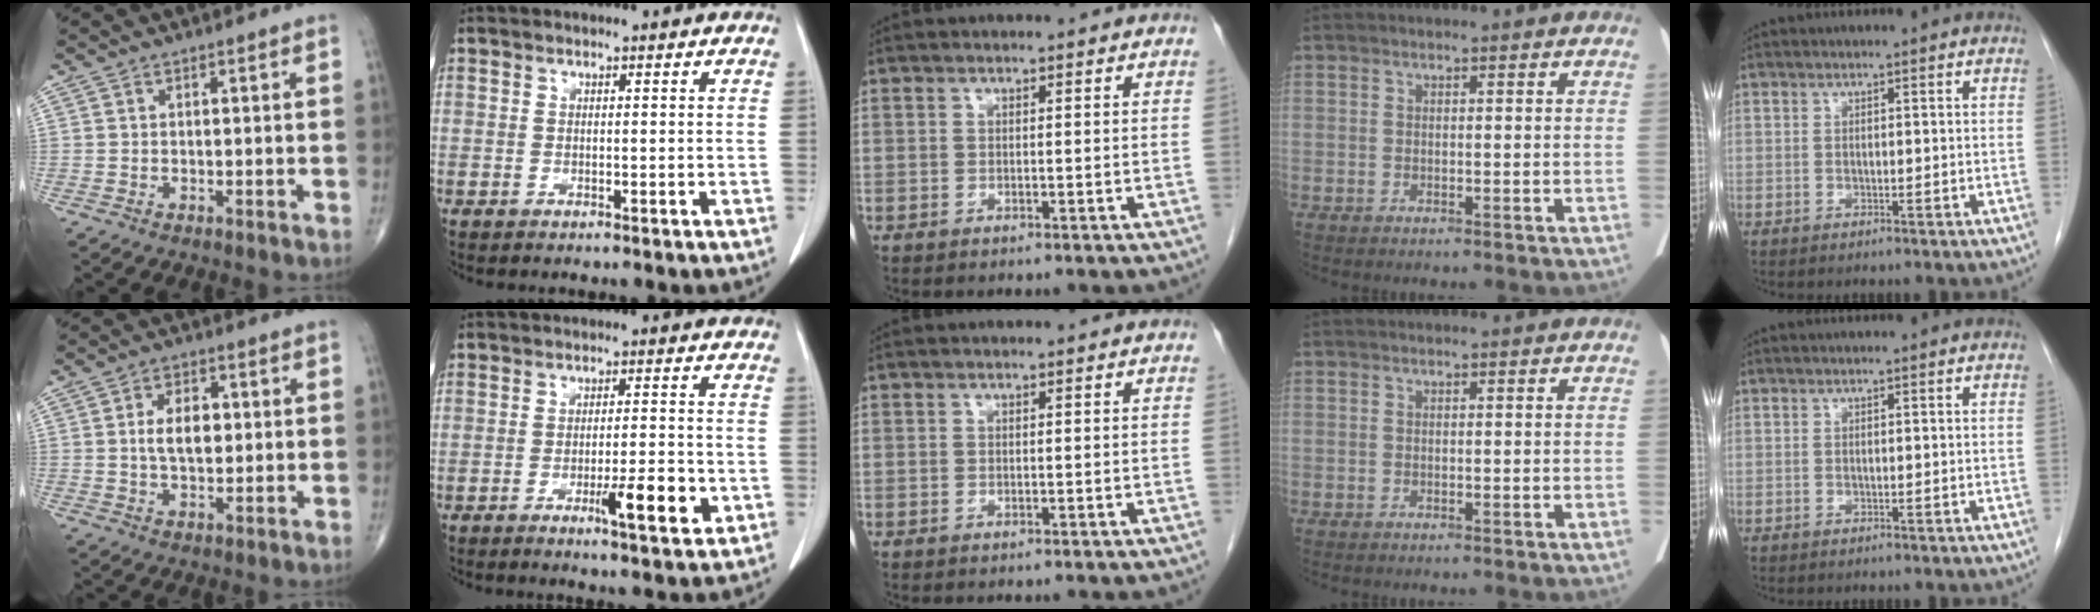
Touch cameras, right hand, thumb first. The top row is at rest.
{"thumb": {"total": 6.5, "force": [0.7, 3.8, 5.2], "torque": [-0.076, 0.003, 0.009]}, "index": {"total": 7.1, "force": [-2.8, 1.0, 6.4], "torque": [-0.098, -0.006, -0.038]}}